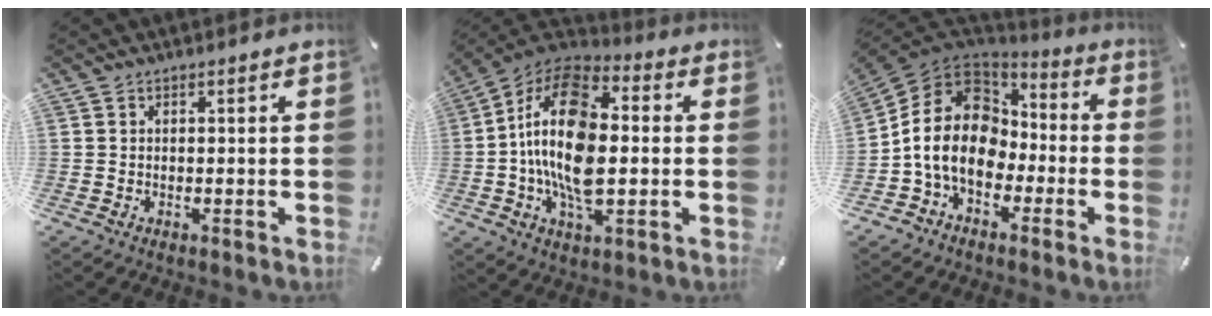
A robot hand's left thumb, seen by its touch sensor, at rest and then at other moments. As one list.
[{"total": 19.1, "force": [-0.7, 10.9, 15.7], "torque": [-0.328, -0.002, -0.021]}, {"total": 16.5, "force": [-2.5, 13.1, 9.7], "torque": [-0.214, 0.022, -0.048]}]